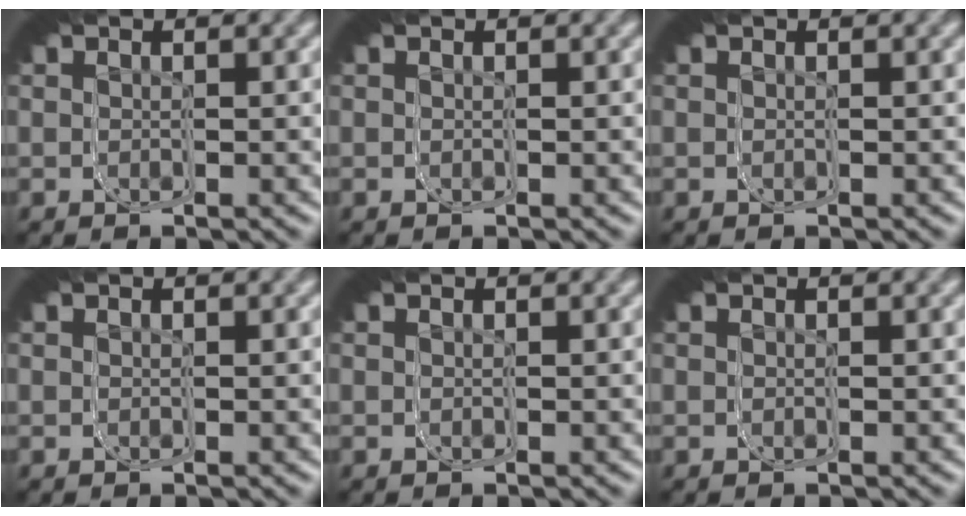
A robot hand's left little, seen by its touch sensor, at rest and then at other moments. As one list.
[{"total": 0.0}, {"total": 0.0}, {"total": 0.0}, {"total": 0.0}, {"total": 0.0}]